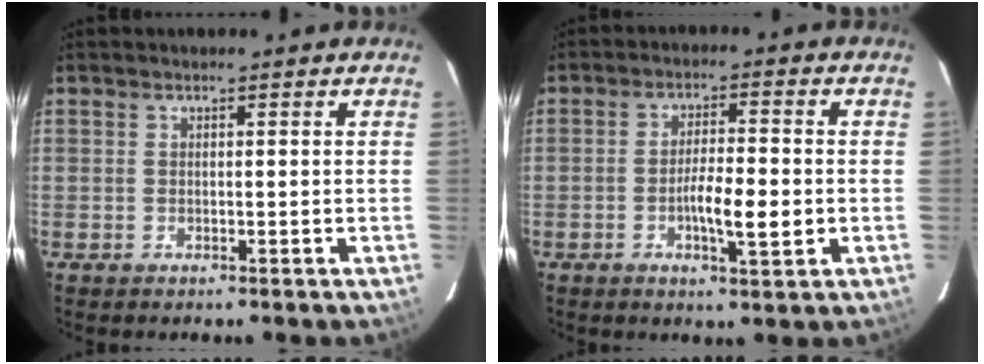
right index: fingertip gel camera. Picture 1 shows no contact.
{"total": 6.9, "force": [-1.5, 1.5, 6.6], "torque": [-0.116, 0.002, -0.025]}